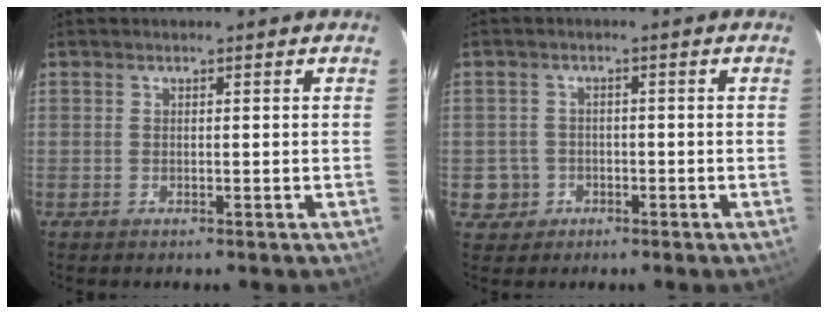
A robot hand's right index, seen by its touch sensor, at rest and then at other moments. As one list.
[{"total": 4.4, "force": [-1.4, 4.2, 0.2], "torque": [-0.014, 0.020, -0.018]}]